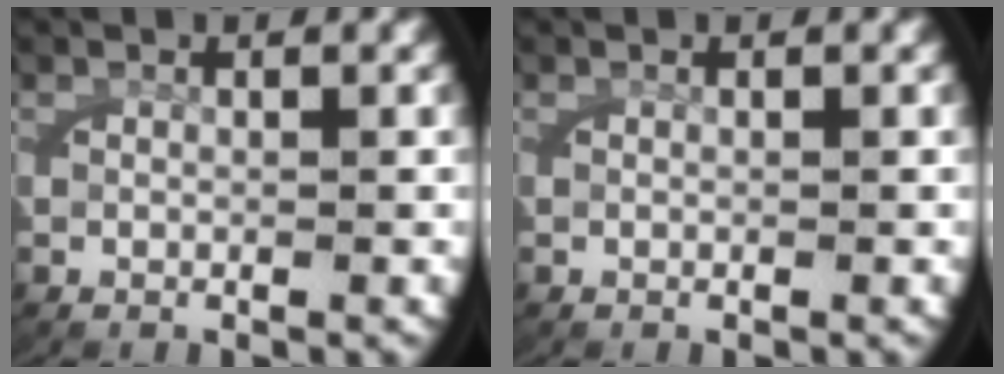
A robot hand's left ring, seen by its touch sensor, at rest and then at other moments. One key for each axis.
{"total": 0.0}